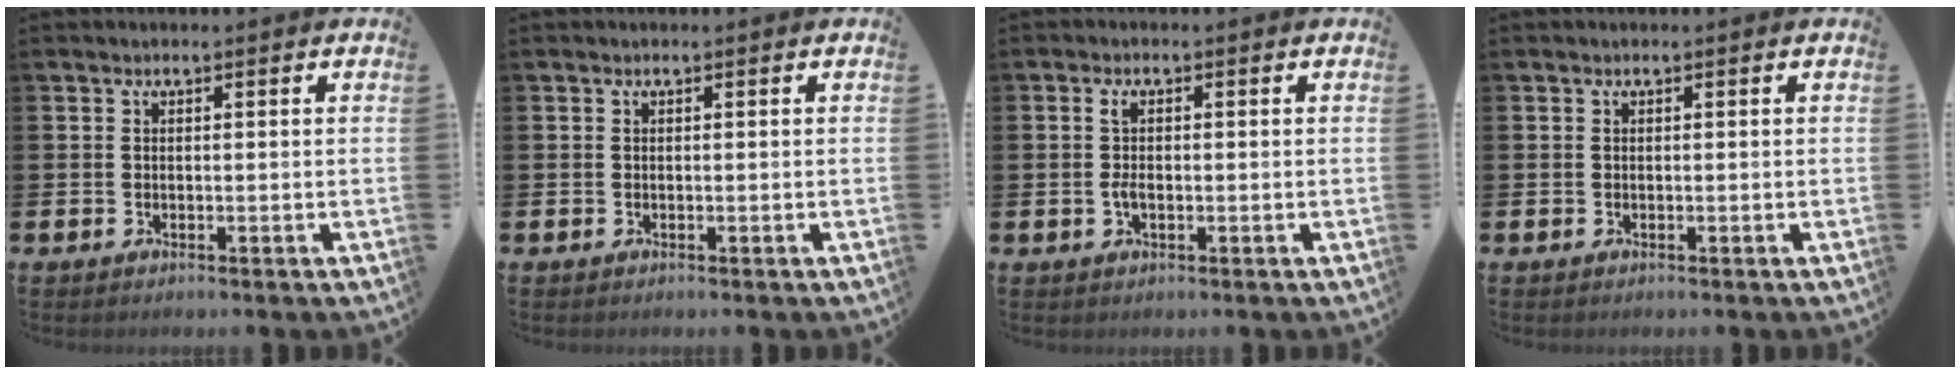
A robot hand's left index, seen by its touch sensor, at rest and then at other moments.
{"total": 0.0}
{"total": 2.3, "force": [0.0, 1.2, 1.9], "torque": [-0.038, 0.005, -0.002]}
{"total": 0.0}